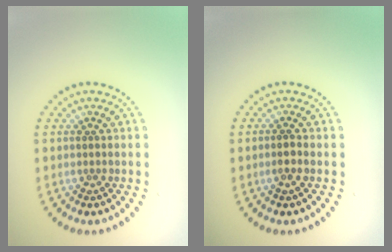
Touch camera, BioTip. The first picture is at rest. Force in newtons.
{"total": 0.7, "press": 0.5, "slide": 0.4}